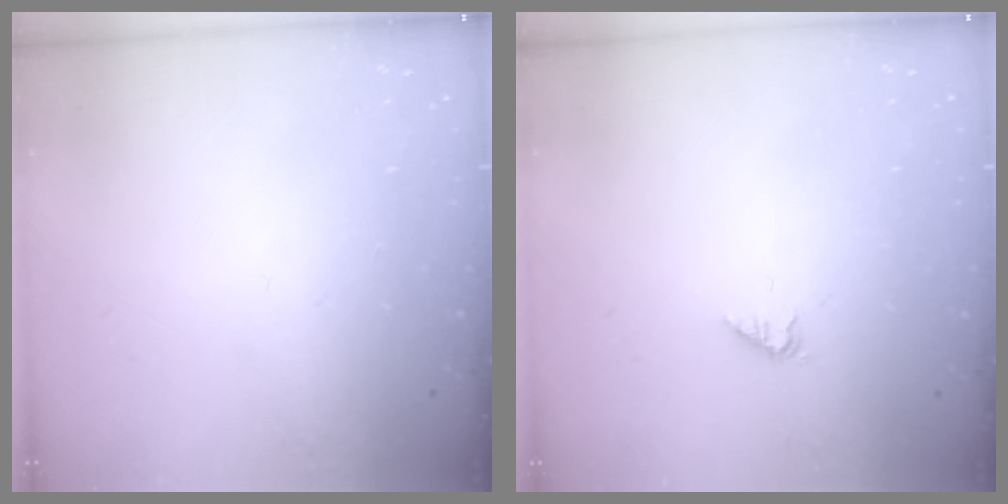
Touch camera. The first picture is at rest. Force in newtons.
{"total": 1.5, "press": 1.4, "slide": 0.3}